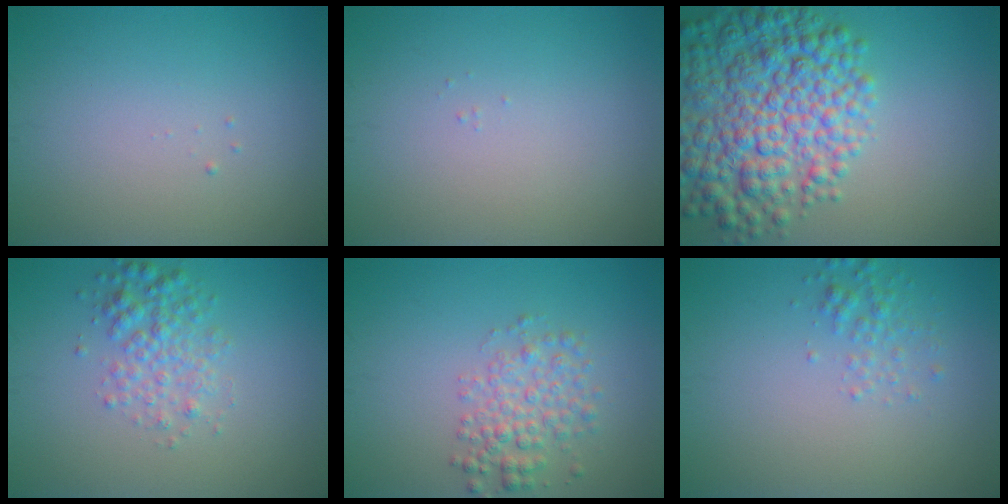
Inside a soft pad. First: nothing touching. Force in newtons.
{"total": 0.0}
{"total": 9.6, "press": 9.6, "slide": 0.3}
{"total": 3.0, "press": 3.0, "slide": 0.1}
{"total": 3.2, "press": 3.2, "slide": 0.1}
{"total": 1.6, "press": 1.6, "slide": 0.1}